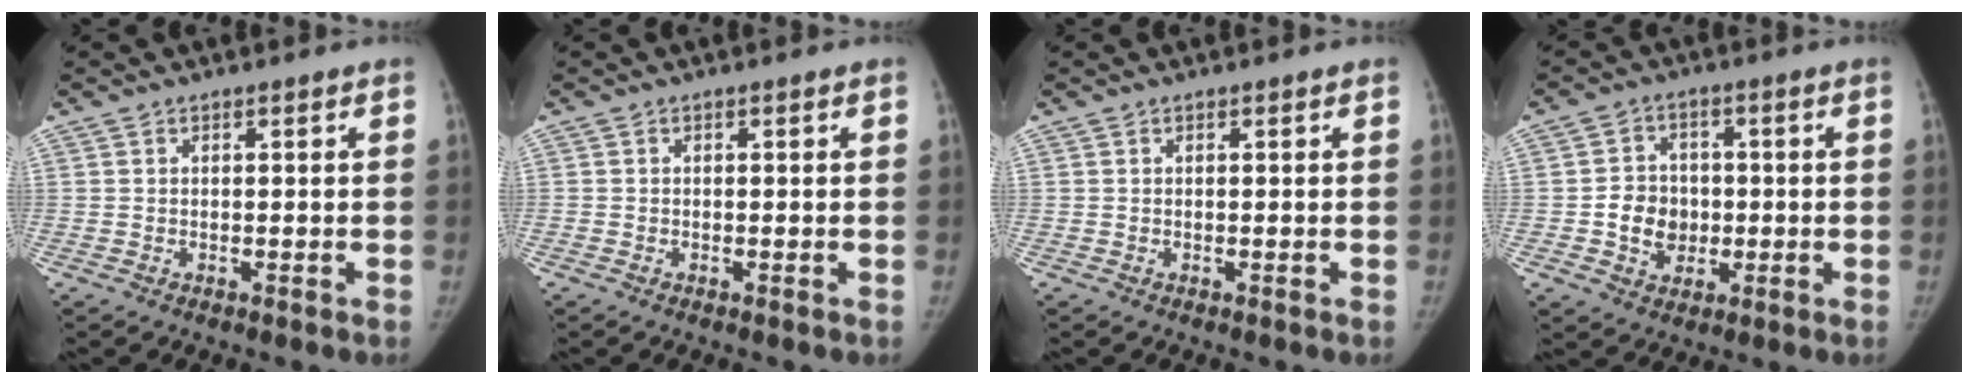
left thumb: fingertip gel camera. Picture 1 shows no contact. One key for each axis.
{"total": 0.0}
{"total": 0.0}
{"total": 7.2, "fx": -0.8, "fy": 6.2, "fz": 3.5, "tx": -0.026, "ty": 0.010, "tz": -0.016}